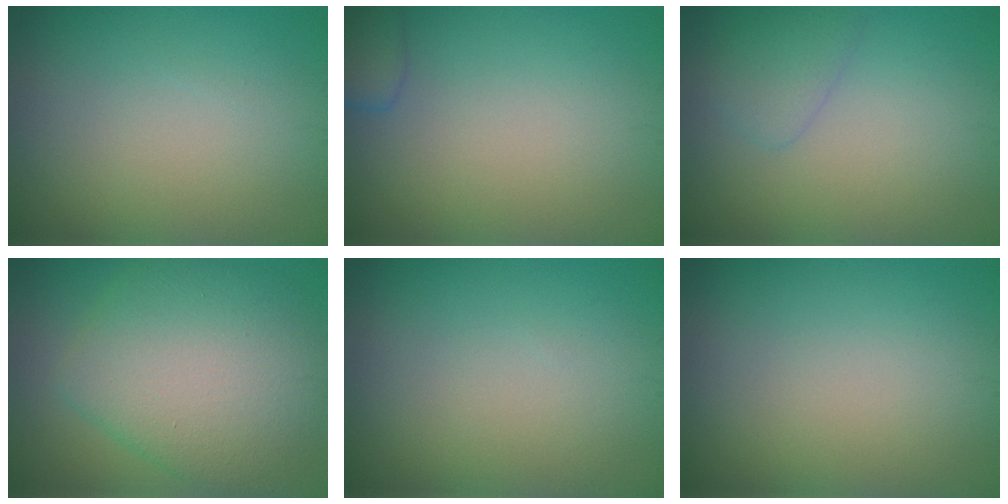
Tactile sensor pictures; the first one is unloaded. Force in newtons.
{"total": 2.2, "press": 2.2, "slide": 0.1}
{"total": 1.8, "press": 1.8, "slide": 0.1}
{"total": 9.3, "press": 9.2, "slide": 0.2}
{"total": 0.0}
{"total": 0.0}